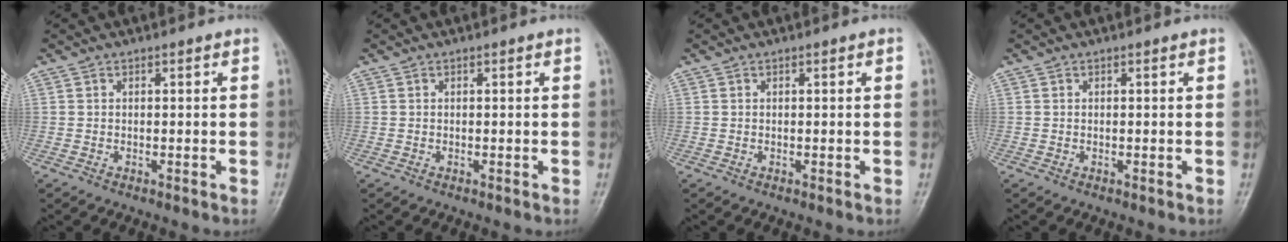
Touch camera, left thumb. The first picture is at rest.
{"total": 0.0}
{"total": 0.0}
{"total": 0.0}